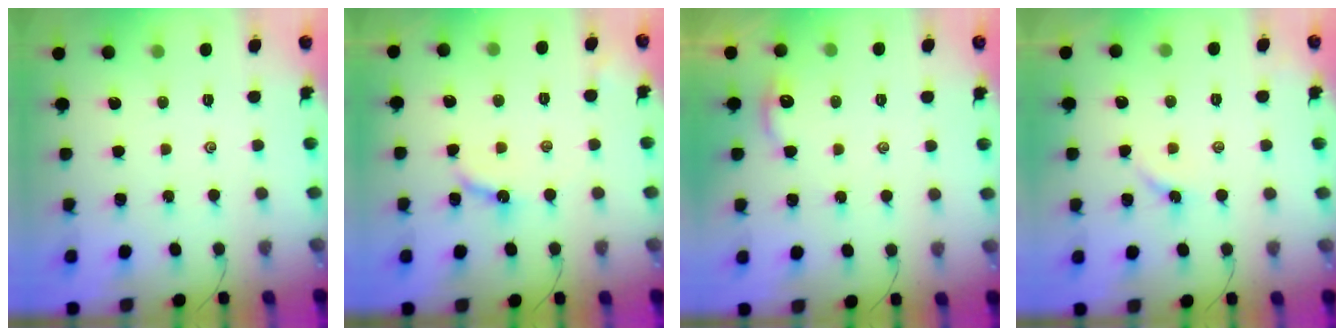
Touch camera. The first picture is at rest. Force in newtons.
{"total": 5.6, "press": 5.6, "slide": 0.6}
{"total": 3.3, "press": 3.3, "slide": 0.7}
{"total": 2.7, "press": 2.7, "slide": 0.5}